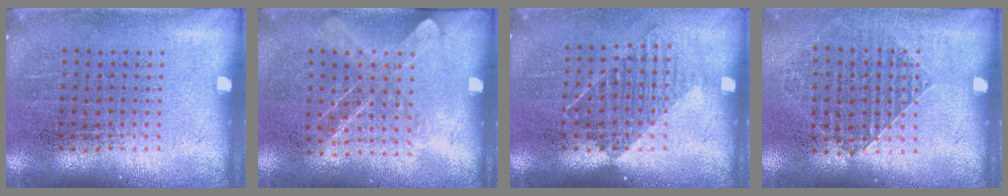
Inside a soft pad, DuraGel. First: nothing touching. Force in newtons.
{"total": 1.3, "press": 1.0, "slide": 0.7}
{"total": 1.2, "press": 1.0, "slide": 0.7}
{"total": 1.0, "press": 1.0, "slide": 0.2}